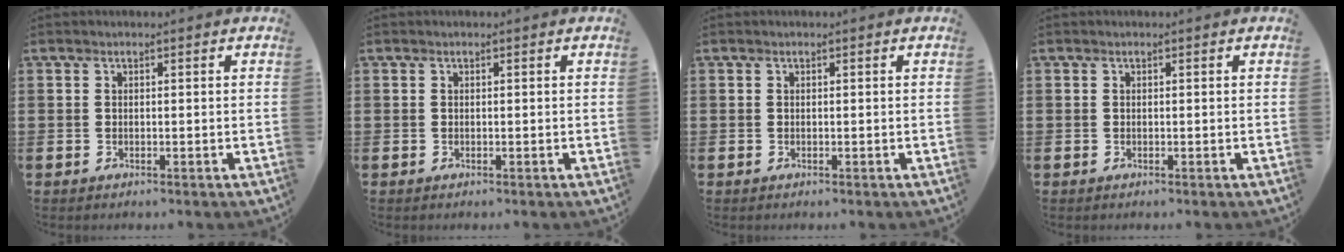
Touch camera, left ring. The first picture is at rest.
{"total": 0.0}
{"total": 0.0}
{"total": 0.0}